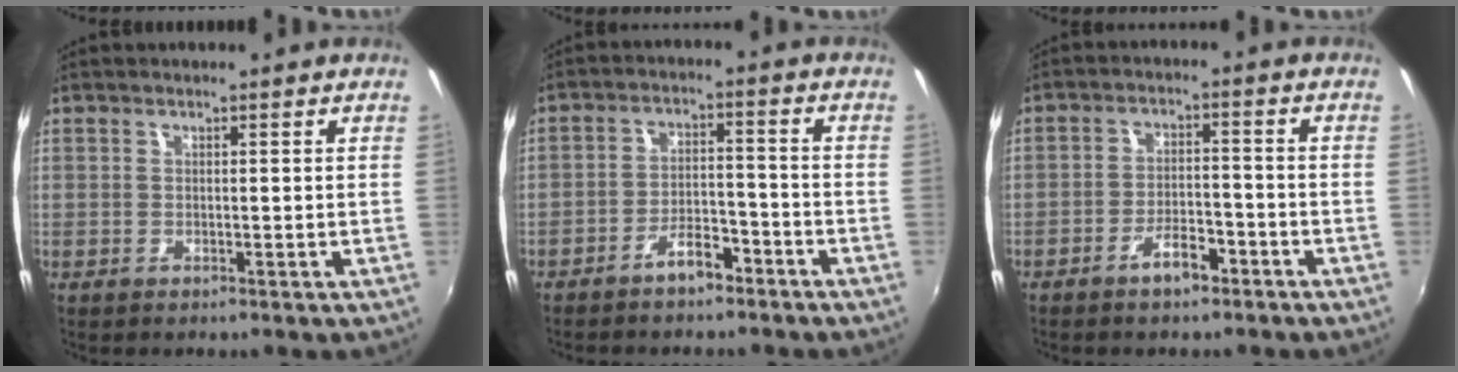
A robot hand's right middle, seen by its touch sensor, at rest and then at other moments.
{"total": 5.6, "force": [-4.3, 2.1, 2.8], "torque": [-0.063, 0.015, -0.067]}
{"total": 5.0, "force": [-3.6, 1.9, 2.9], "torque": [-0.062, 0.005, -0.055]}